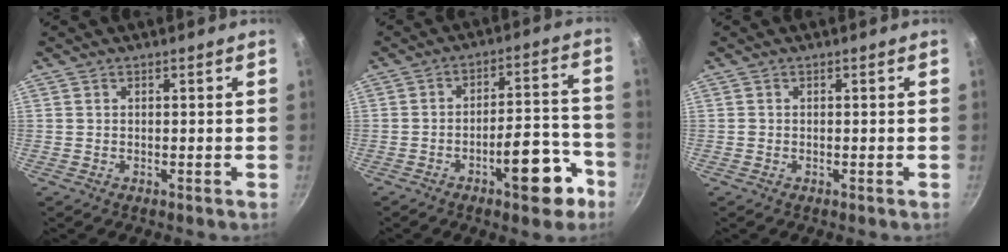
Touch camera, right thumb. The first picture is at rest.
{"total": 12.2, "force": [-6.3, 4.6, 9.4], "torque": [-0.096, 0.059, -0.083]}
{"total": 0.0}